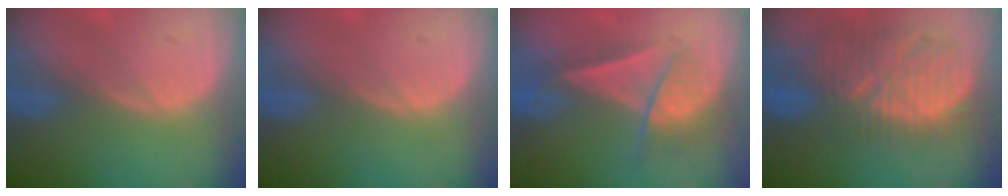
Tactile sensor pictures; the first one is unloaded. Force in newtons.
{"total": 0.0}
{"total": 7.1, "press": 6.1, "slide": 3.6}
{"total": 12.3, "press": 11.3, "slide": 4.8}